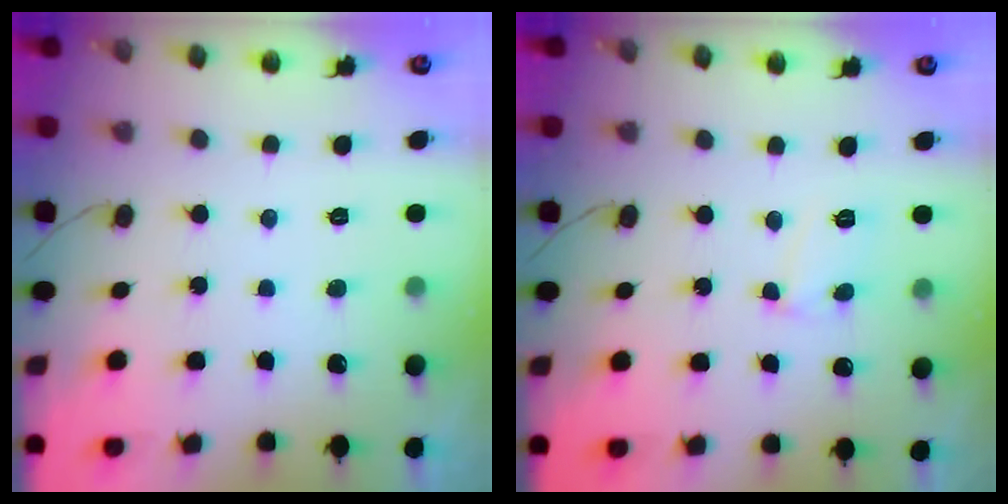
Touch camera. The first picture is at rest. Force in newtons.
{"total": 6.0, "press": 6.0, "slide": 0.4}